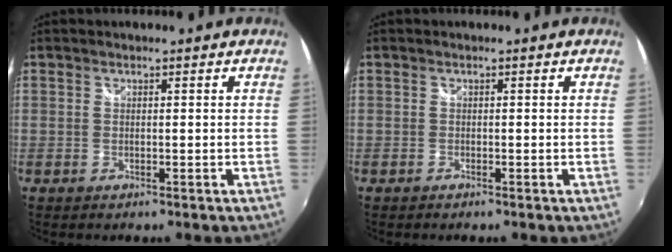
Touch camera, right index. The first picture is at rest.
{"total": 0.5, "force": [-0.5, 0.1, -0.1], "torque": [0.000, -0.003, -0.013]}